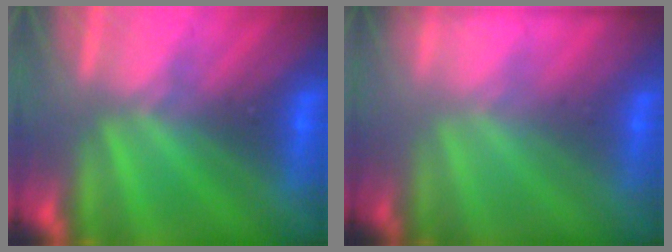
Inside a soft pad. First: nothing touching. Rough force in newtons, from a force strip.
{"total": 1.7}